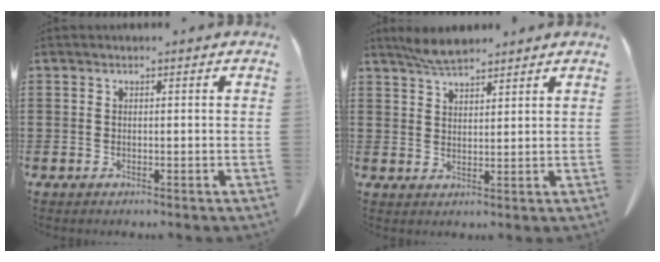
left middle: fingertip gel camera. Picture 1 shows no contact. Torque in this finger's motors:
{"motor_torque": [0.39, 0.39, 0.07, 0.04]}